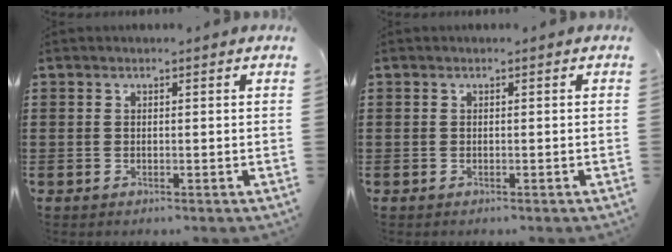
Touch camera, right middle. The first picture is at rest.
{"total": 0.0}